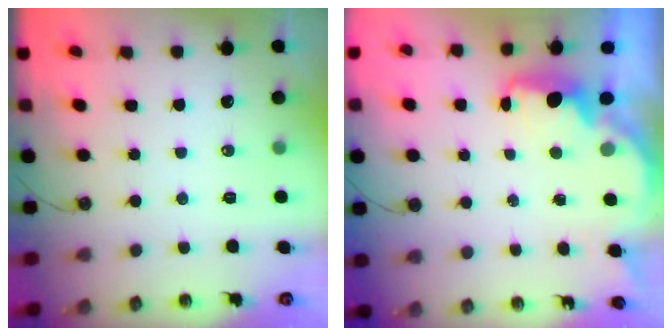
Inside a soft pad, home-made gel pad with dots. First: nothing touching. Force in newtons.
{"total": 2.4, "press": 2.3, "slide": 0.8}